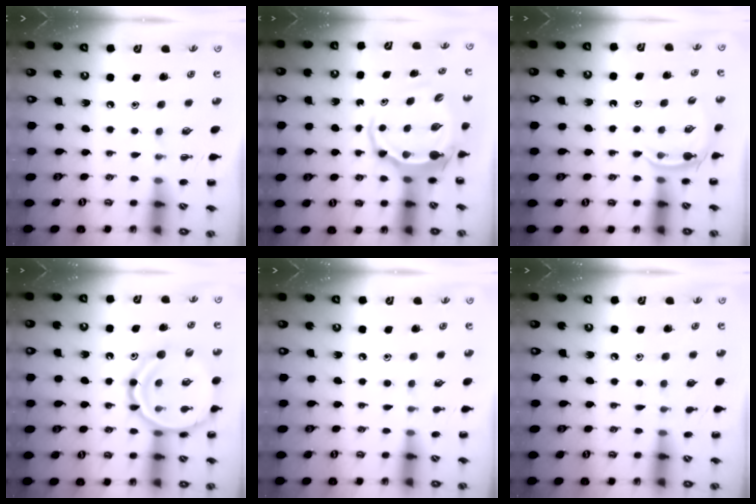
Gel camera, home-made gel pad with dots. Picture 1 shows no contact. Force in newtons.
{"total": 5.3, "press": 5.2, "slide": 1.3}
{"total": 3.2, "press": 3.0, "slide": 1.1}
{"total": 17.6, "press": 17.3, "slide": 3.0}
{"total": 4.6, "press": 4.3, "slide": 1.7}
{"total": 2.6, "press": 2.4, "slide": 1.0}